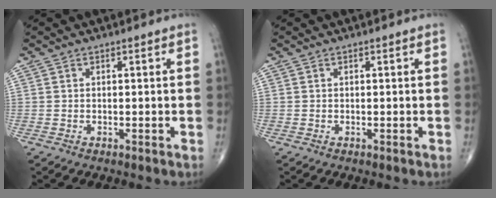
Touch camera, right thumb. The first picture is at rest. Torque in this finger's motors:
{"motor_torque": [0.00, 0.00, 0.00, 0.00, 0.01]}